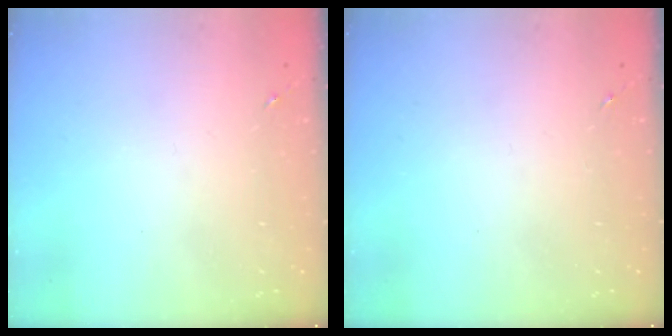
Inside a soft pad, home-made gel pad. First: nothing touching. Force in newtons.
{"total": 0.0}